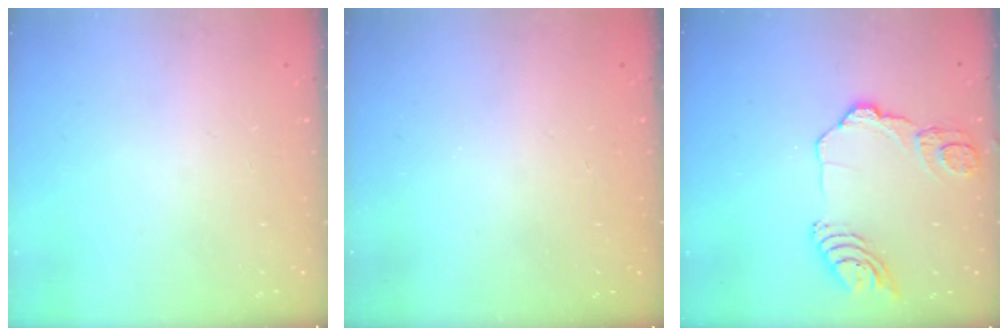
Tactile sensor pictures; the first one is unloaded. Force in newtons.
{"total": 0.0}
{"total": 13.7, "press": 13.6, "slide": 1.5}